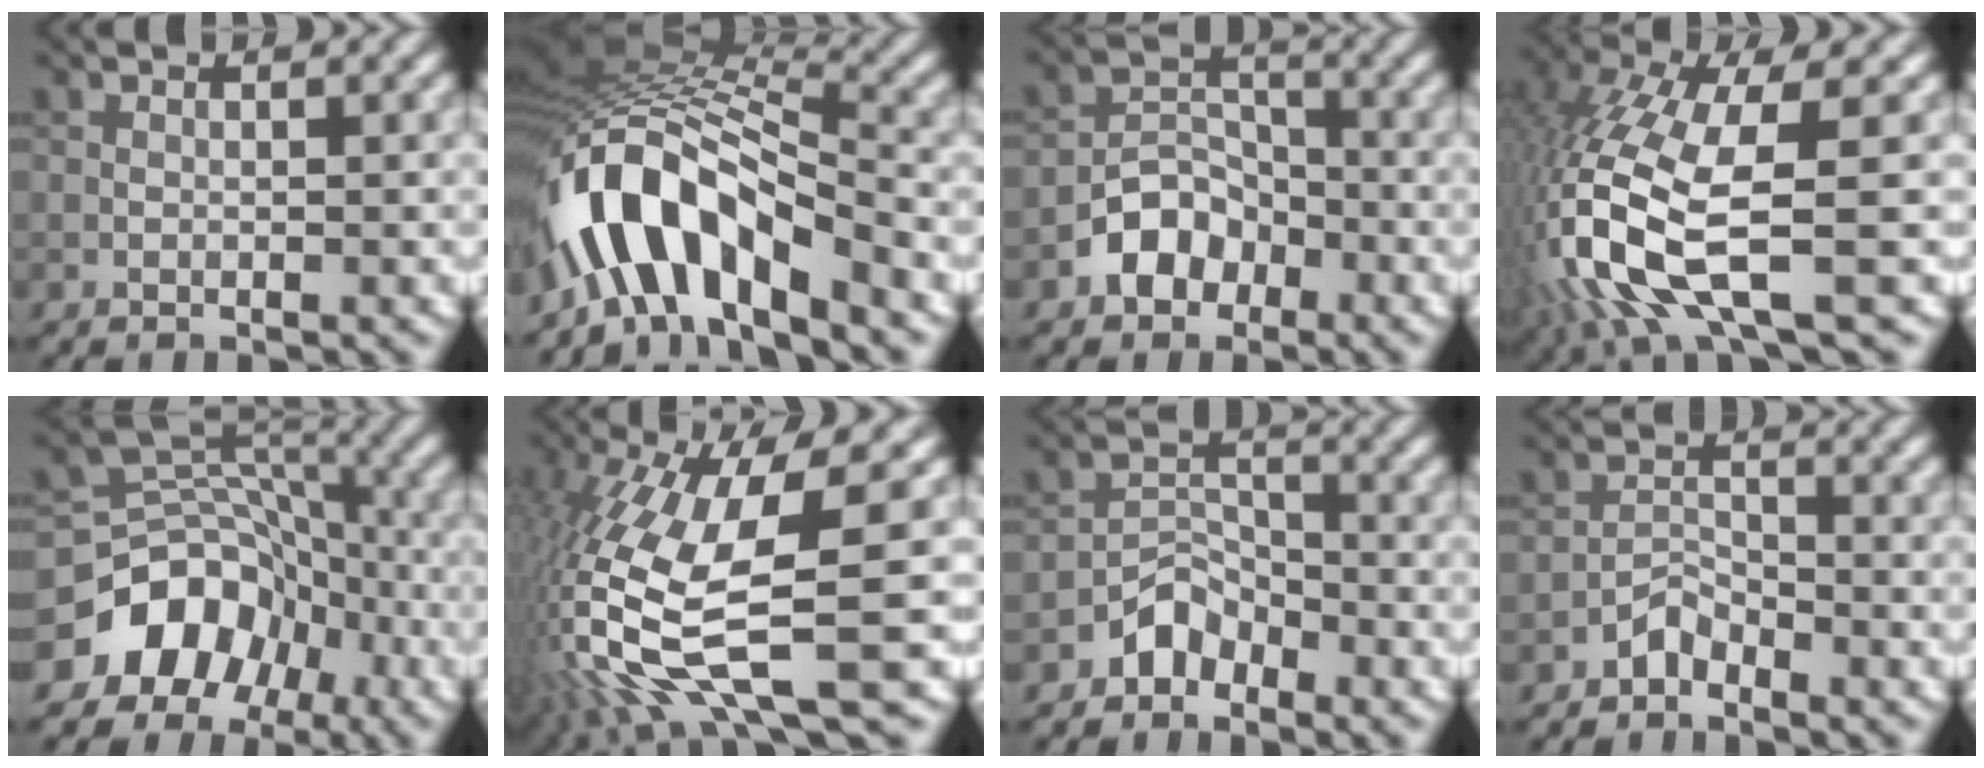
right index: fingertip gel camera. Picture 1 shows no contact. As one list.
[{"total": 10.7, "force": [-5.6, 4.2, 8.1], "torque": [-0.141, 0.013, -0.105]}, {"total": 3.7, "force": [-2.2, 2.6, 1.4], "torque": [-0.014, 0.008, -0.043]}, {"total": 12.1, "force": [-3.0, 4.1, 11.0], "torque": [-0.259, -0.016, -0.055]}, {"total": 8.2, "force": [-4.1, 6.3, 3.2], "torque": [-0.037, 0.010, -0.080]}, {"total": 13.1, "force": [-2.1, 3.5, 12.5], "torque": [-0.268, -0.018, -0.027]}, {"total": 2.6, "force": [-2.0, 1.5, 0.6], "torque": [-0.002, 0.015, -0.039]}, {"total": 1.8, "force": [-1.6, 0.7, 0.4], "torque": [-0.004, 0.012, -0.034]}]